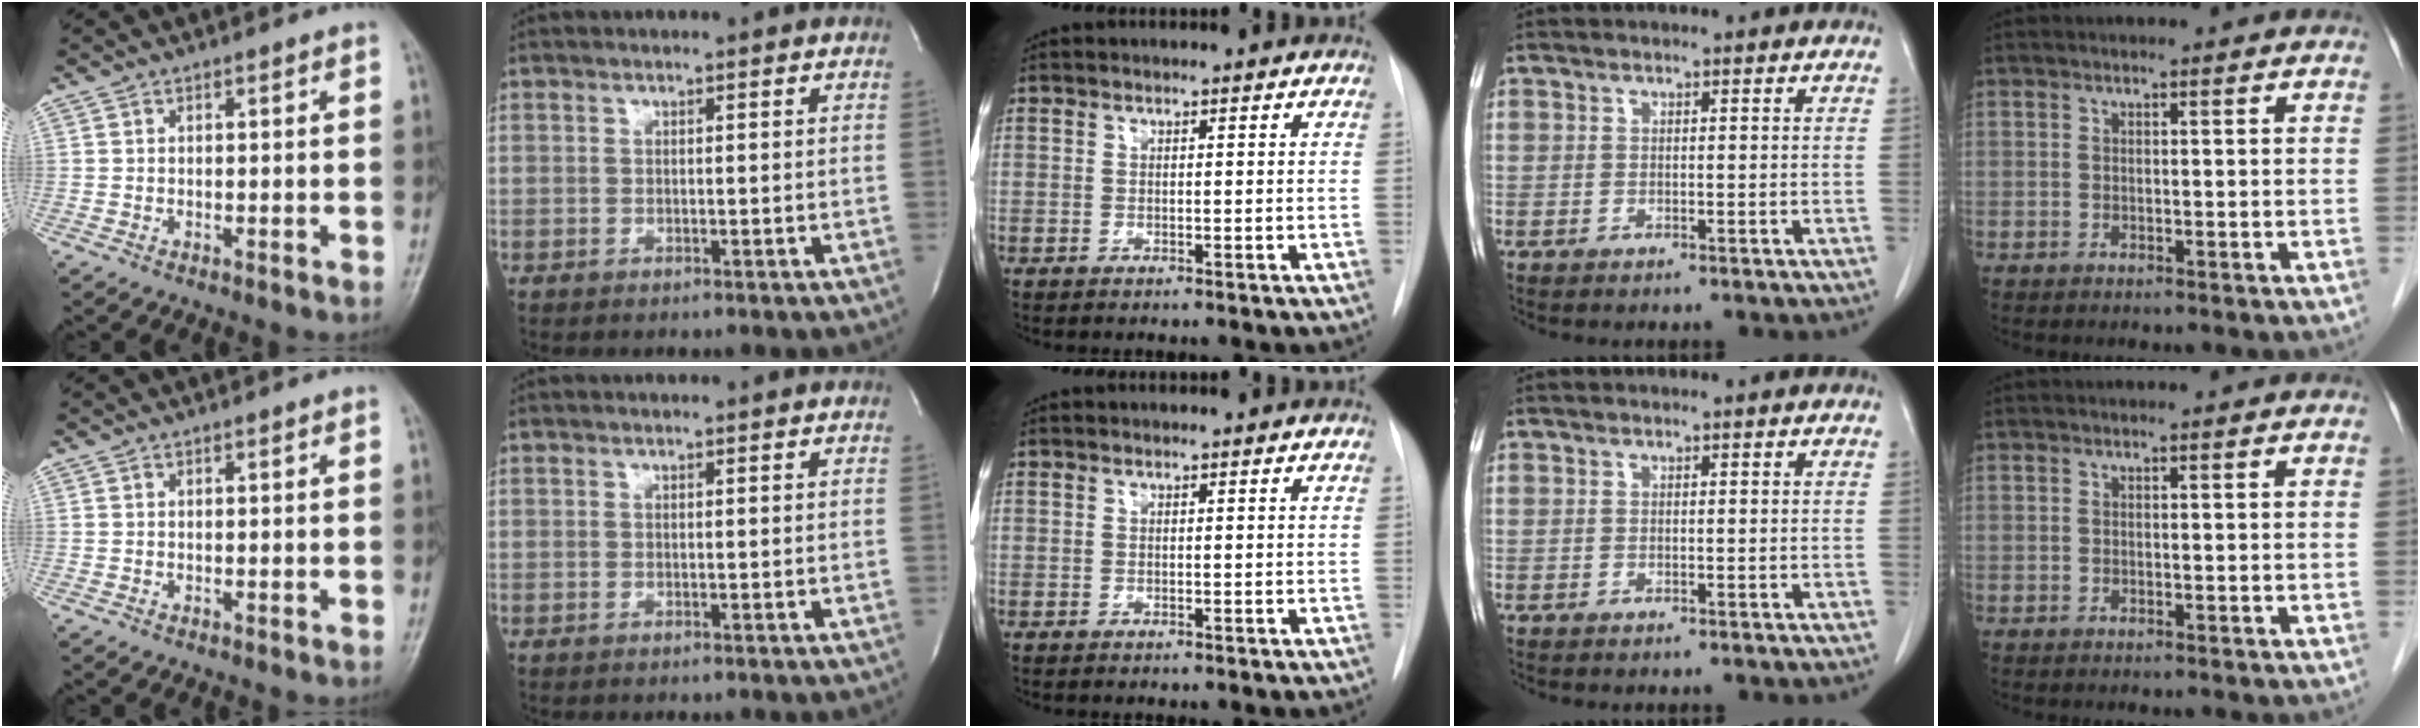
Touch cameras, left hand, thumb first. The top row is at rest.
{}